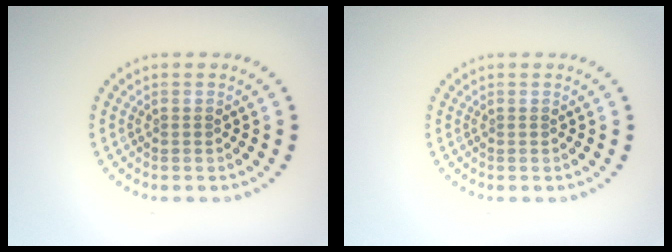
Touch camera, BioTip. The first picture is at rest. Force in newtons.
{"total": 0.0}